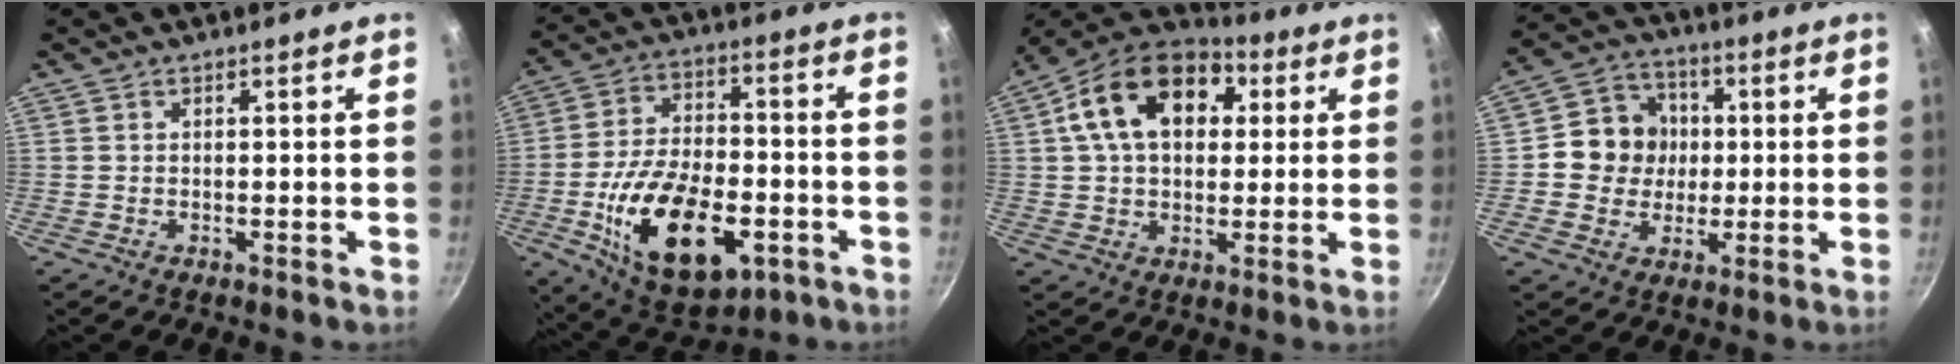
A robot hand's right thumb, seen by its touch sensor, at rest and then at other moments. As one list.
[{"total": 22.0, "force": [-7.0, 11.9, 17.2], "torque": [-0.281, 0.024, -0.107]}, {"total": 18.2, "force": [4.9, 12.3, 12.4], "torque": [-0.187, 0.021, 0.064]}, {"total": 10.2, "force": [0.5, 9.5, 3.9], "torque": [-0.026, 0.017, -0.005]}]